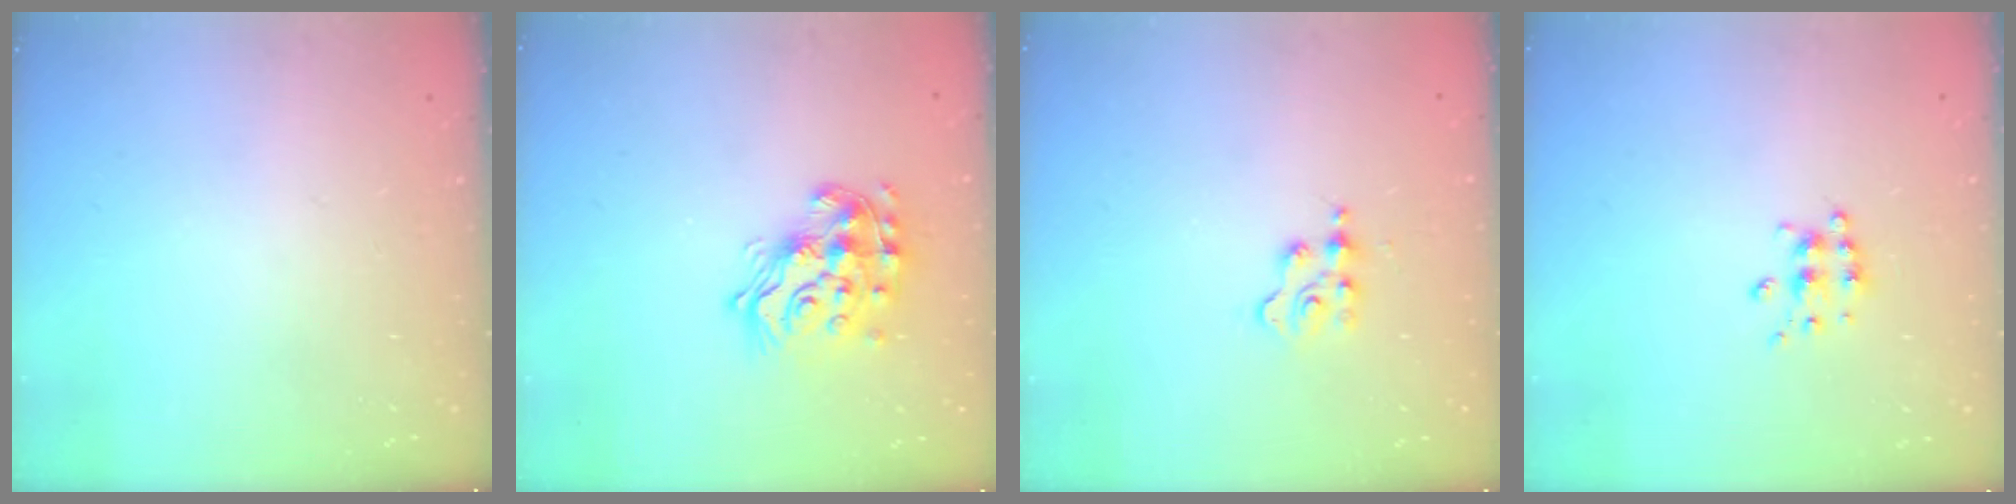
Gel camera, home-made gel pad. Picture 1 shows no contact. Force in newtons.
{"total": 16.3, "press": 16.3, "slide": 1.1}
{"total": 2.3, "press": 2.3, "slide": 0.3}
{"total": 6.2, "press": 6.2, "slide": 0.7}